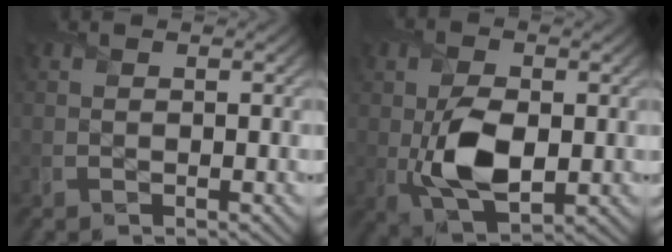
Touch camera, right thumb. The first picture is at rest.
{"total": 8.0, "force": [-0.8, 4.7, 6.5], "torque": [-0.142, -0.011, -0.013]}